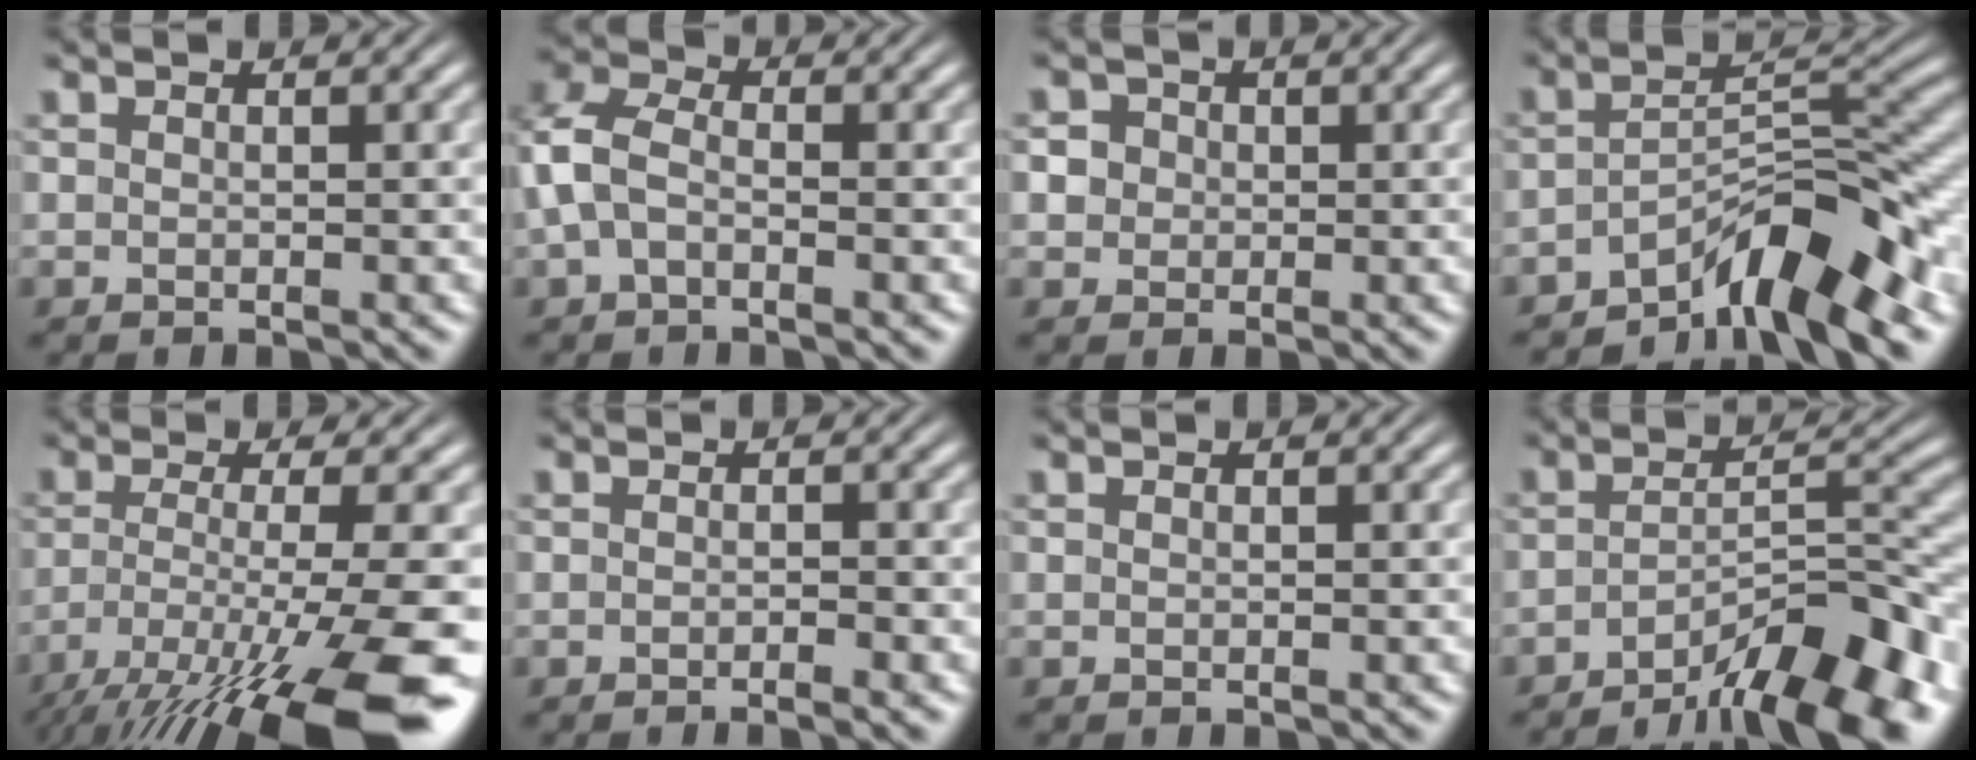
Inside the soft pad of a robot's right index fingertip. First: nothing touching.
{"total": 5.1, "force": [-0.3, 4.1, 3.0], "torque": [-0.082, -0.006, -0.010]}
{"total": 4.5, "force": [0.4, 4.2, 1.7], "torque": [-0.042, -0.006, 0.005]}
{"total": 7.8, "force": [-4.8, 2.0, 5.8], "torque": [-0.083, -0.010, -0.071]}
{"total": 11.5, "force": [-5.5, 3.4, 9.5], "torque": [-0.157, -0.040, -0.060]}
{"total": 1.2, "force": [-1.0, -0.3, 0.5], "torque": [-0.006, 0.000, -0.020]}
{"total": 0.0}
{"total": 9.9, "force": [-7.0, 2.8, 6.5], "torque": [-0.073, -0.010, -0.101]}